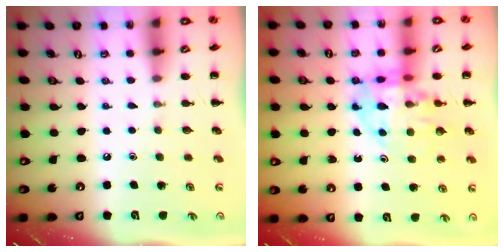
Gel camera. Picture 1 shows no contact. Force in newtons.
{"total": 12.9, "press": 12.5, "slide": 3.3}